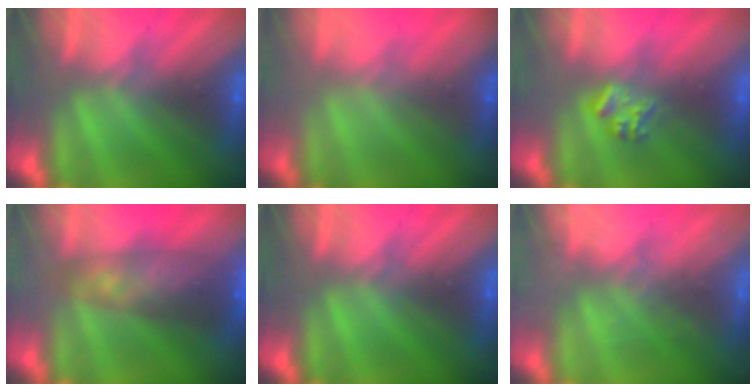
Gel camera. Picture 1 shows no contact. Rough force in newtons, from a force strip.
{"total": 1.5}
{"total": 2.3}
{"total": 7.1}
{"total": 0.0}
{"total": 1.8}